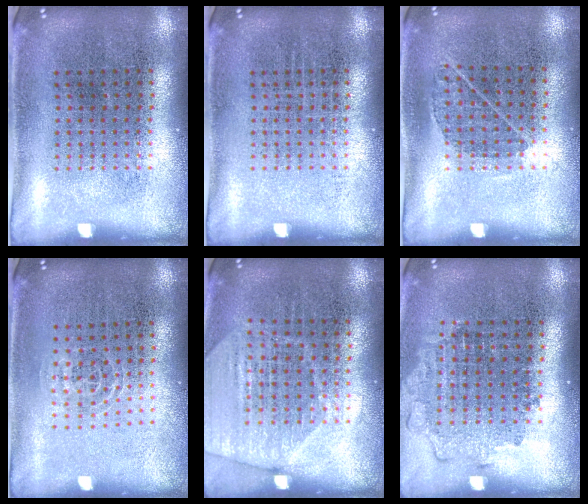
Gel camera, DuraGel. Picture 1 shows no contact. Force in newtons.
{"total": 0.0}
{"total": 0.8, "press": 0.6, "slide": 0.5}
{"total": 1.0, "press": 0.5, "slide": 0.8}
{"total": 1.8, "press": 1.7, "slide": 0.5}
{"total": 1.1, "press": 1.0, "slide": 0.5}